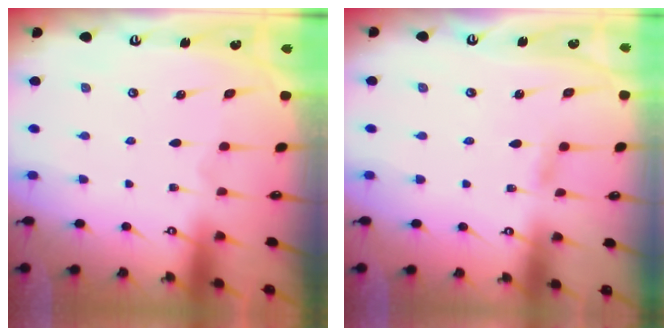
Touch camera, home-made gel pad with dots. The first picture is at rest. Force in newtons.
{"total": 3.0, "press": 3.0, "slide": 0.3}